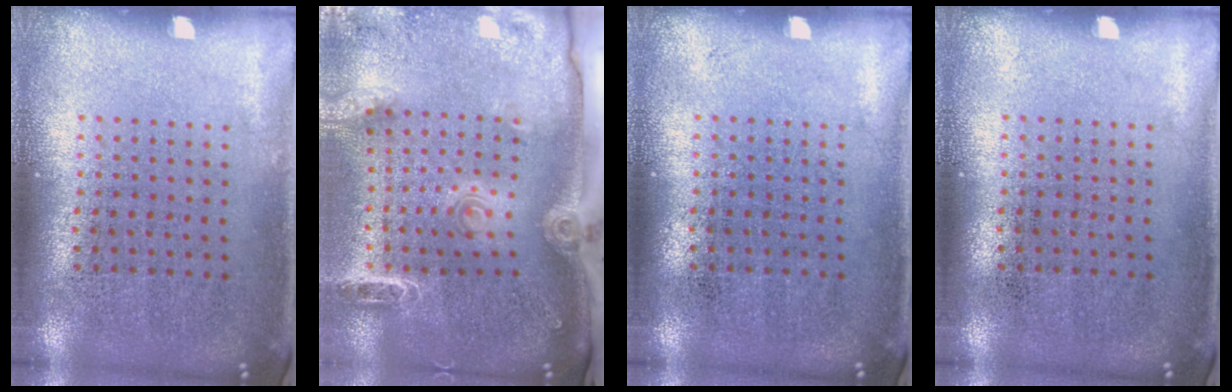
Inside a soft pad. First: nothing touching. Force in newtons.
{"total": 2.5, "press": 2.0, "slide": 1.5}
{"total": 0.0}
{"total": 0.0}